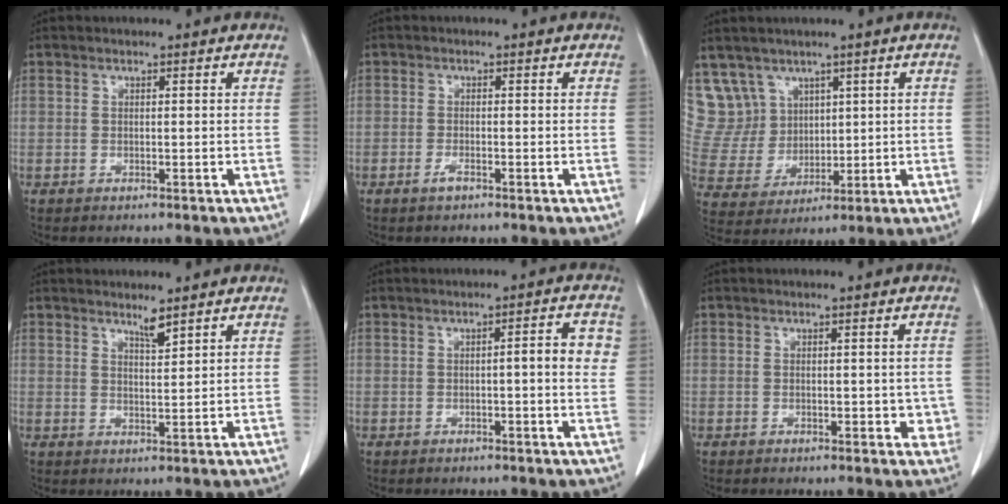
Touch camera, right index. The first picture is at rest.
{"total": 1.4, "force": [-1.0, 0.3, 1.0], "torque": [-0.023, -0.001, -0.018]}
{"total": 9.6, "force": [5.9, 7.5, 0.5], "torque": [-0.025, 0.037, 0.138]}
{"total": 2.4, "force": [2.0, 0.0, 1.2], "torque": [-0.025, -0.007, 0.039]}
{"total": 4.1, "force": [0.4, 0.7, 4.1], "torque": [-0.052, 0.008, 0.000]}
{"total": 2.9, "force": [-0.2, 1.7, 2.3], "torque": [-0.013, 0.001, 0.001]}